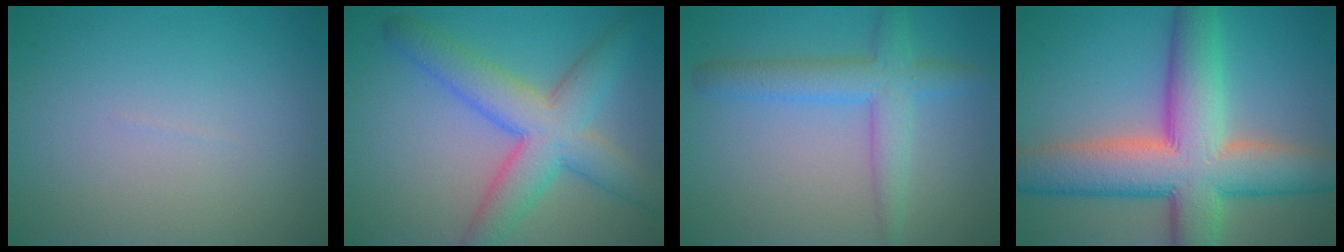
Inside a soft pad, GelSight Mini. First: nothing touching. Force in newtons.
{"total": 7.0, "press": 7.0, "slide": 0.1}
{"total": 4.1, "press": 4.1, "slide": 0.2}
{"total": 12.0, "press": 12.0, "slide": 0.6}